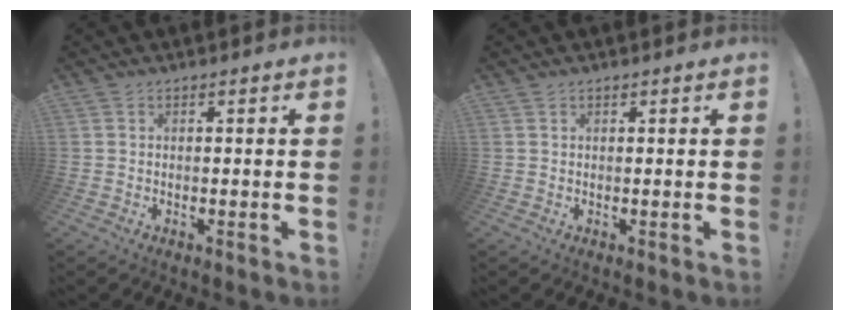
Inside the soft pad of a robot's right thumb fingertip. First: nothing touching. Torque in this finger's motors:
{"motor_torque": [0.00, 0.00, 0.00, -0.02, 0.00]}